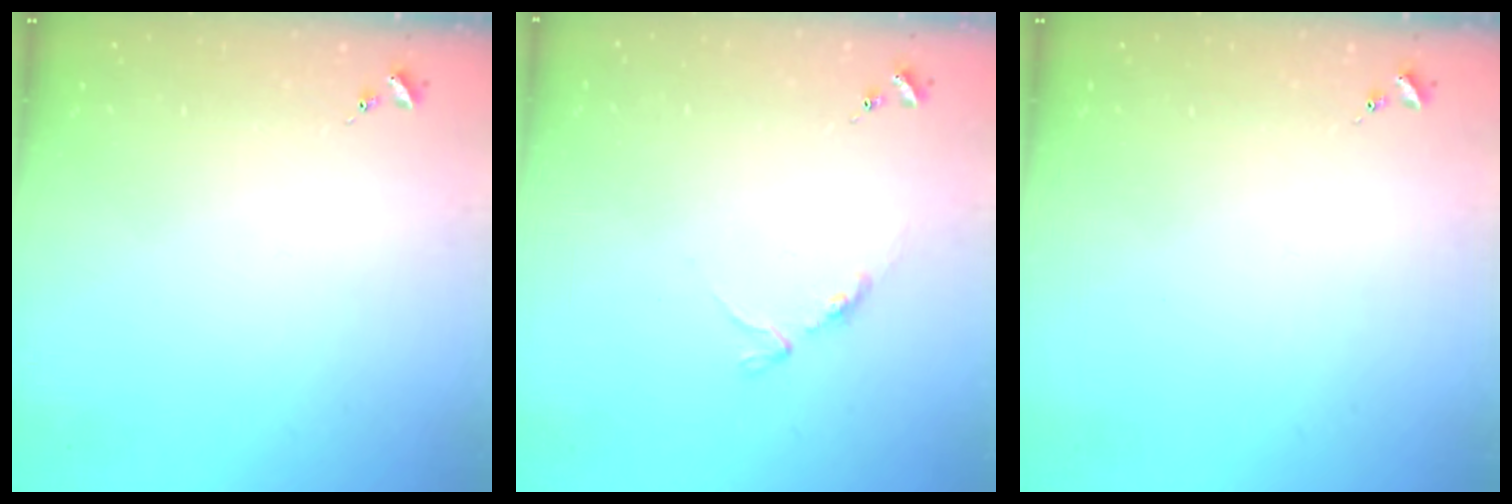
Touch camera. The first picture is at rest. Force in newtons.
{"total": 4.7, "press": 4.7, "slide": 0.7}
{"total": 0.0}